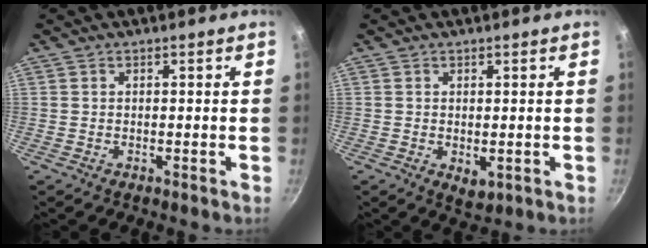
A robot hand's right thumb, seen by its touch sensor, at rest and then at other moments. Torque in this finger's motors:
{"motor_torque": [-0.17, 0.28, -0.49, -0.02, -0.03]}